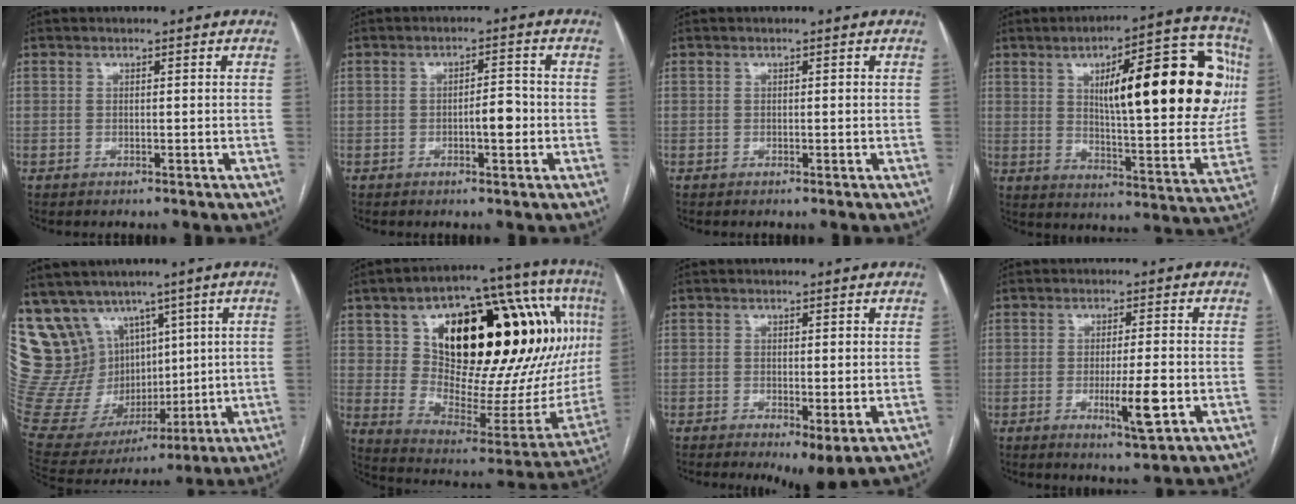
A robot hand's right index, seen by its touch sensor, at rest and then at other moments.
{"total": 3.6, "force": [-0.9, 1.1, 3.3], "torque": [-0.047, 0.004, -0.012]}
{"total": 0.0}
{"total": 25.7, "force": [6.6, 6.1, 24.1], "torque": [-0.314, 0.027, 0.093]}
{"total": 22.6, "force": [11.1, 17.0, 9.9], "torque": [-0.229, 0.071, 0.239]}
{"total": 36.2, "force": [10.3, 14.1, 31.7], "torque": [-0.370, 0.083, 0.186]}
{"total": 4.5, "force": [-1.5, 1.4, 4.0], "torque": [-0.054, -0.012, -0.016]}
{"total": 6.3, "force": [-1.7, 0.4, 6.0], "torque": [-0.100, -0.012, -0.024]}